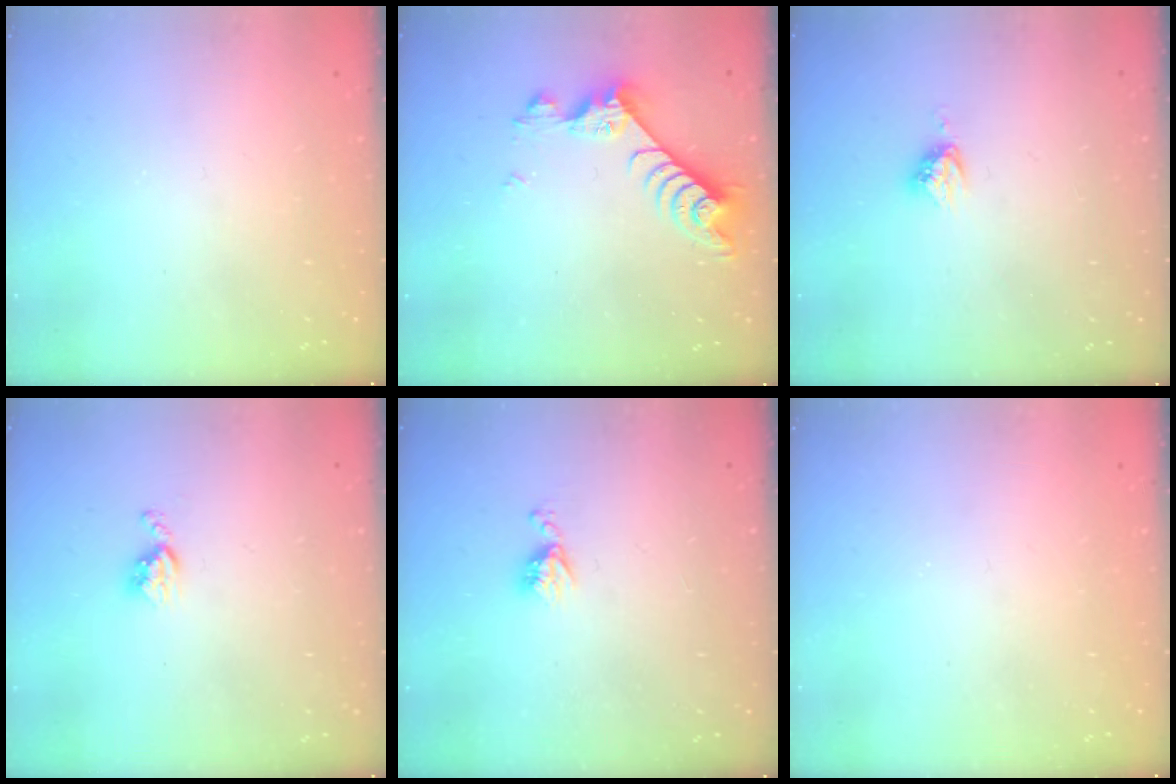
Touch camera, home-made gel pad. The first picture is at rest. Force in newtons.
{"total": 7.0, "press": 7.0, "slide": 0.5}
{"total": 4.9, "press": 4.8, "slide": 0.4}
{"total": 5.1, "press": 5.1, "slide": 0.7}
{"total": 5.8, "press": 5.7, "slide": 0.7}
{"total": 0.0}